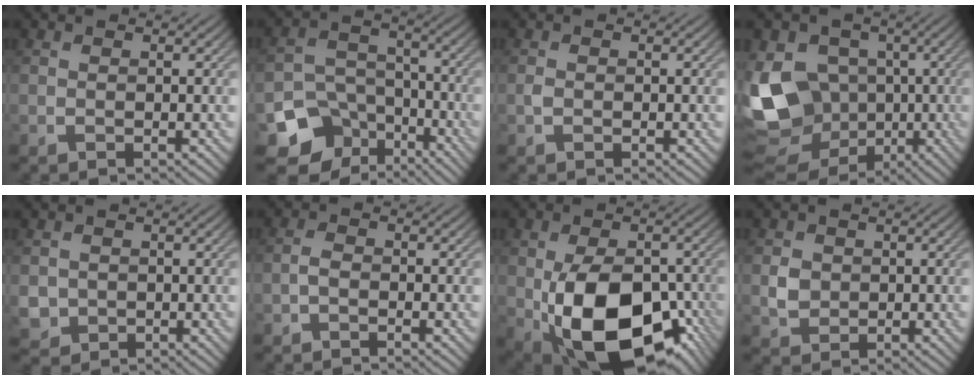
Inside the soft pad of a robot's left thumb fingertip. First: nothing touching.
{"total": 10.1, "force": [-6.2, 7.1, 3.5], "torque": [-0.074, -0.022, -0.109]}
{"total": 0.7, "force": [-0.3, 0.5, 0.4], "torque": [-0.012, -0.001, -0.007]}
{"total": 16.9, "force": [-2.3, 14.1, 9.2], "torque": [-0.237, -0.018, -0.039]}
{"total": 2.6, "force": [-0.1, 2.6, 0.5], "torque": [-0.025, -0.012, -0.002]}
{"total": 1.6, "force": [-1.0, 0.7, 1.0], "torque": [-0.021, 0.003, -0.026]}
{"total": 16.5, "force": [-5.2, 9.8, 12.2], "torque": [-0.215, -0.044, -0.071]}
{"total": 2.7, "force": [0.1, 2.5, 1.1], "torque": [-0.025, -0.002, 0.001]}